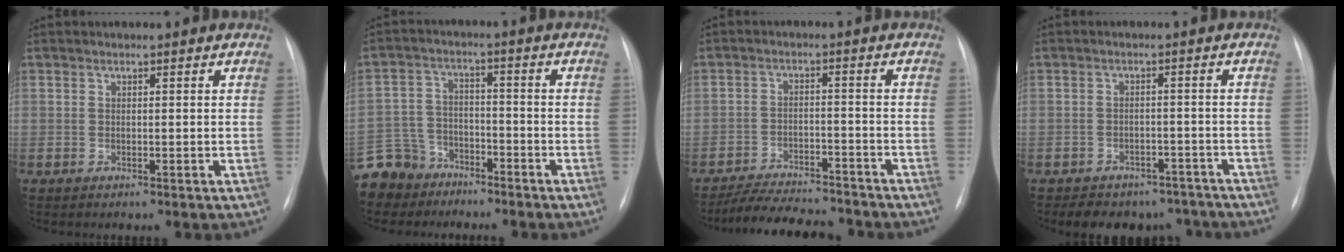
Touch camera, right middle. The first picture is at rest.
{"total": 10.6, "force": [-8.6, 6.1, 1.0], "torque": [-0.044, 0.011, -0.156]}
{"total": 11.9, "force": [-10.9, 2.8, 3.9], "torque": [-0.058, 0.003, -0.162]}
{"total": 10.6, "force": [-8.8, 5.5, 2.2], "torque": [-0.023, 0.013, -0.102]}